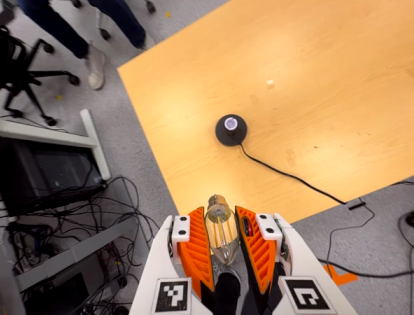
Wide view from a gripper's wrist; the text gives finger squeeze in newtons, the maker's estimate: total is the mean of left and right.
{"total": 11.1, "left": 11.1, "right": 11.0}